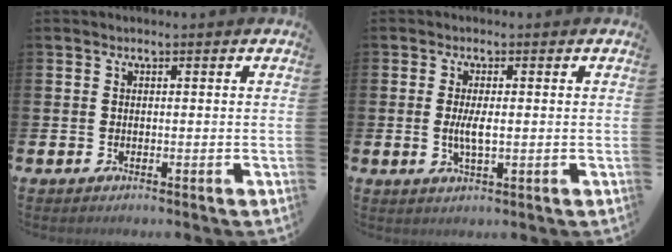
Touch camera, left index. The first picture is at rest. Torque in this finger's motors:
{"motor_torque": [0.75, 0.08, 0.23, 0.15]}